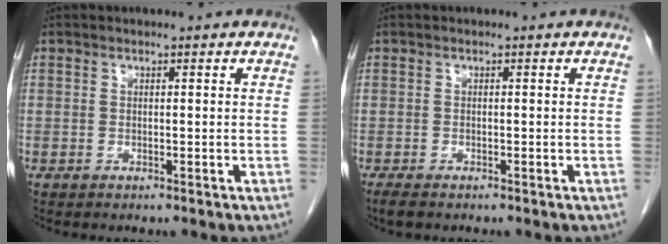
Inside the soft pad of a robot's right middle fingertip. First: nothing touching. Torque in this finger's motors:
{"motor_torque": [0.52, -0.01, 0.08, 0.01]}